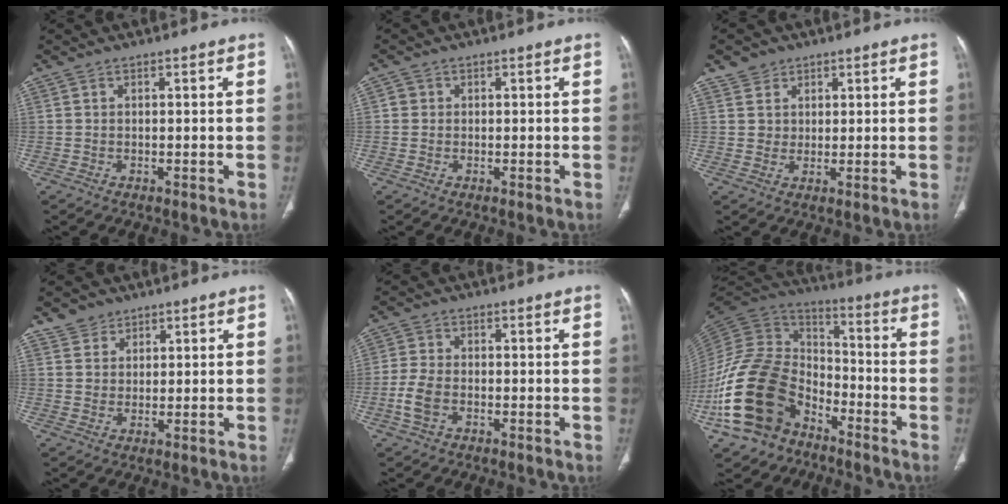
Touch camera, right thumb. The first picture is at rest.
{"total": 1.4, "force": [0.1, 1.4, 0.2], "torque": [0.007, 0.007, 0.001]}
{"total": 4.0, "force": [2.3, 3.2, 0.3], "torque": [0.016, -0.012, 0.040]}
{"total": 4.0, "force": [2.6, 3.0, 0.3], "torque": [0.018, -0.013, 0.044]}
{"total": 5.1, "force": [-1.7, 3.2, 3.5], "torque": [-0.084, 0.011, -0.035]}
{"total": 22.3, "force": [-11.3, 14.6, 12.5], "torque": [-0.238, 0.073, -0.213]}